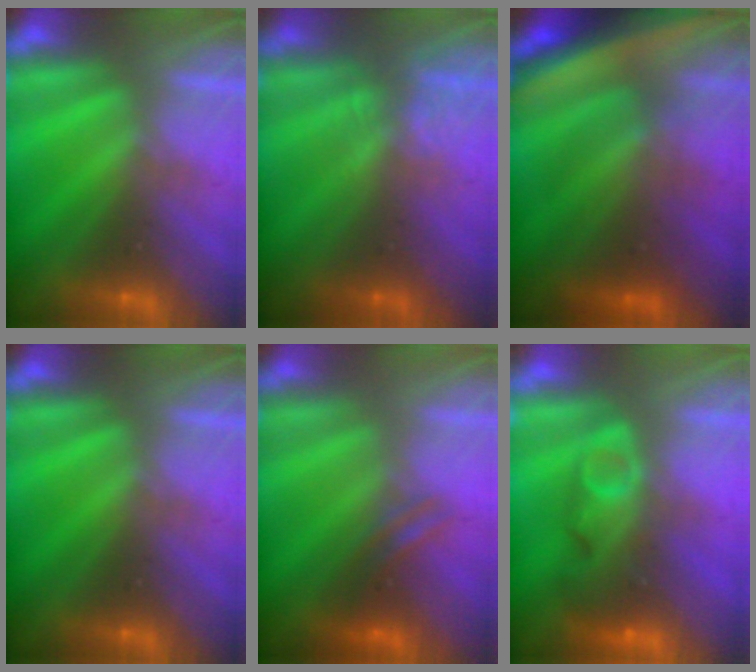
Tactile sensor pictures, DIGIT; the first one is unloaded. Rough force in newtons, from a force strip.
{"total": 4.3}
{"total": 7.3}
{"total": 0.0}
{"total": 2.6}
{"total": 7.6}